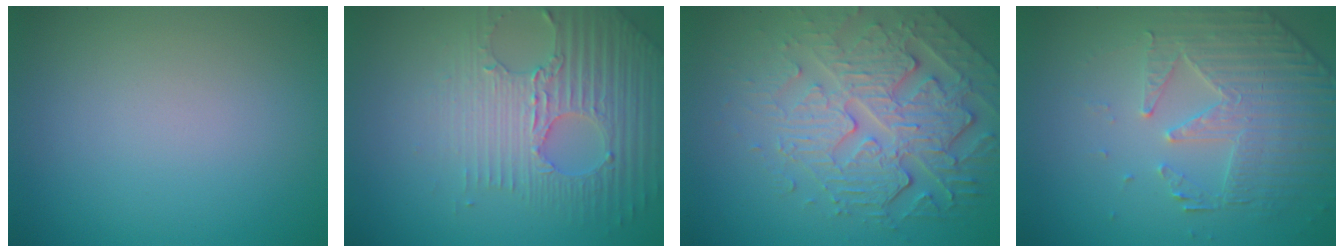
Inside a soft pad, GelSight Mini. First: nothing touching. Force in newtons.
{"total": 4.7, "press": 4.3, "slide": 2.0}
{"total": 6.7, "press": 5.0, "slide": 4.5}
{"total": 5.0, "press": 3.7, "slide": 3.4}